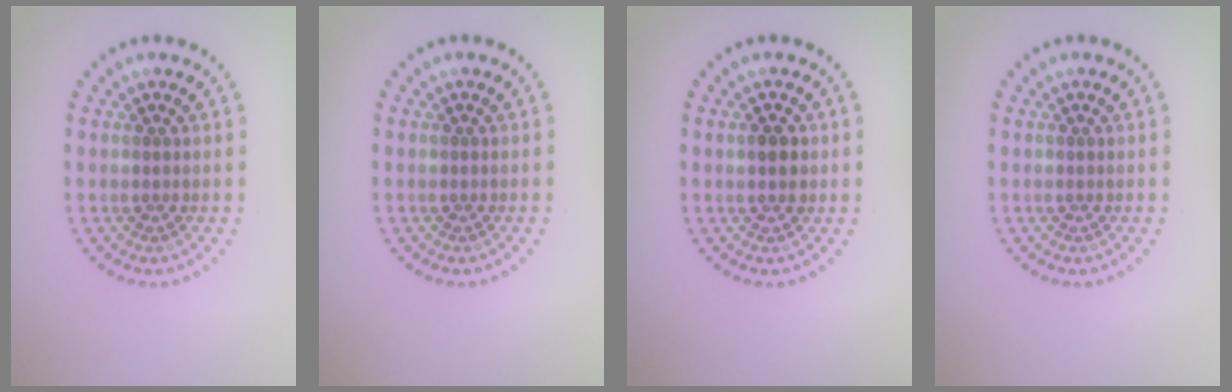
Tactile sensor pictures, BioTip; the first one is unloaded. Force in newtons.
{"total": 0.0}
{"total": 1.8, "press": 1.7, "slide": 0.1}
{"total": 0.0}